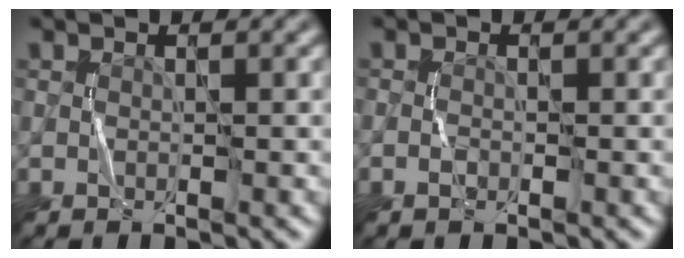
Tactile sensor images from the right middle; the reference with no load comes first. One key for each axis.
{"total": 0.7, "fx": -0.4, "fy": 0.4, "fz": 0.5, "tx": -0.011, "ty": 0.001, "tz": -0.008}